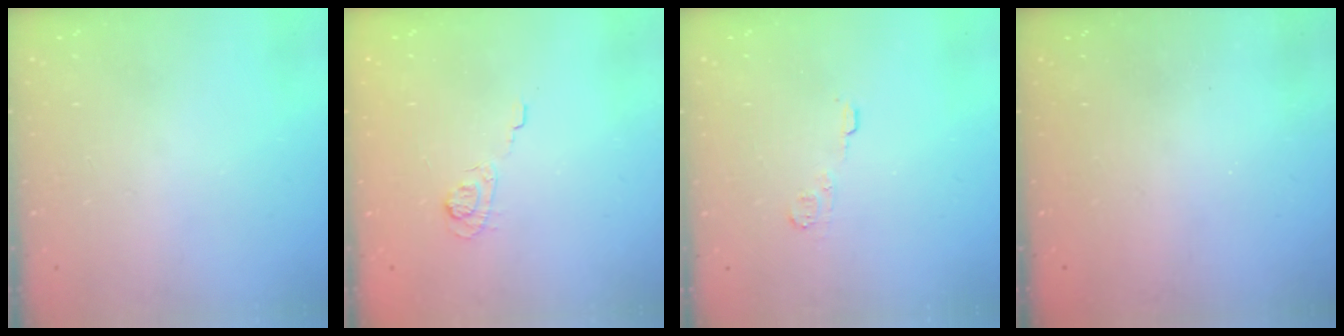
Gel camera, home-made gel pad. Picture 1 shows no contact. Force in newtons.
{"total": 3.3, "press": 2.9, "slide": 1.6}
{"total": 4.2, "press": 4.2, "slide": 0.4}
{"total": 2.4, "press": 2.3, "slide": 0.7}